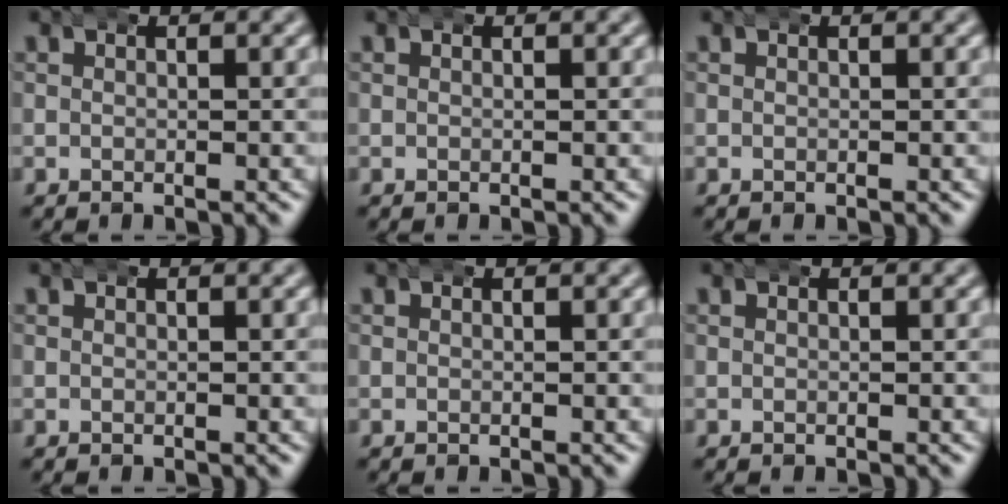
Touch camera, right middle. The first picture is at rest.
{"total": 0.0}
{"total": 0.0}
{"total": 0.0}
{"total": 0.0}
{"total": 0.0}